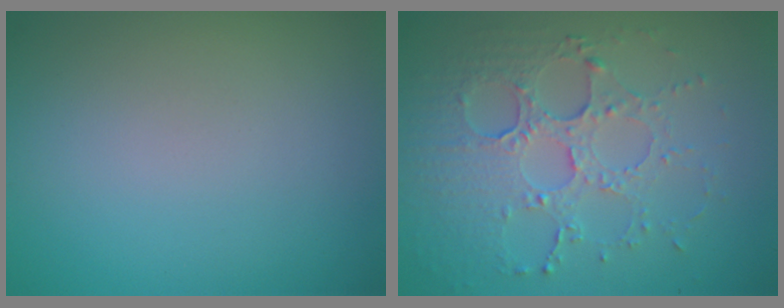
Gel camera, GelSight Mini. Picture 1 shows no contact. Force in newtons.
{"total": 5.4, "press": 3.8, "slide": 3.9}